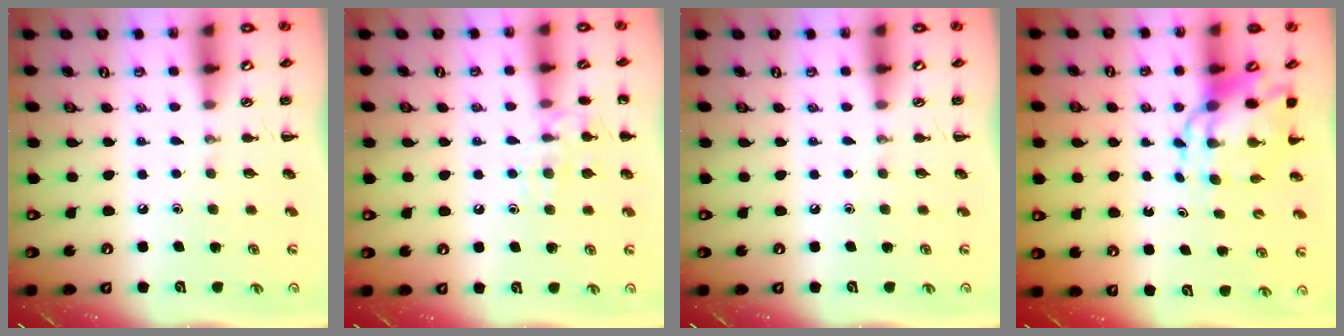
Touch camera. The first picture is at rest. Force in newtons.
{"total": 9.7, "press": 9.7, "slide": 1.3}
{"total": 0.0}
{"total": 8.4, "press": 8.0, "slide": 2.2}